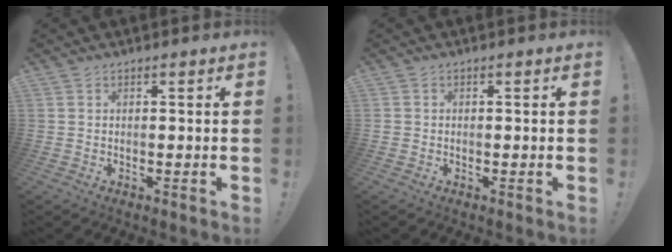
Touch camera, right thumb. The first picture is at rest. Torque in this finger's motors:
{"motor_torque": [-0.07, -0.13, -0.12, 0.09, 0.00]}